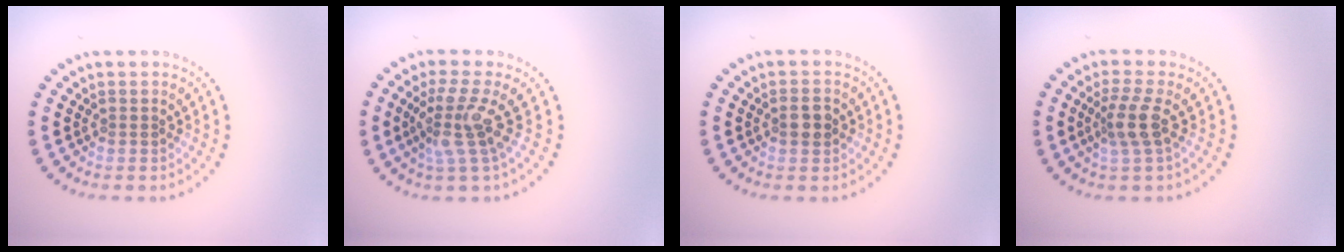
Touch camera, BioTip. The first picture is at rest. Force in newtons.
{"total": 3.6, "press": 2.5, "slide": 2.6}
{"total": 1.8, "press": 1.8, "slide": 0.2}
{"total": 2.7, "press": 2.2, "slide": 1.7}